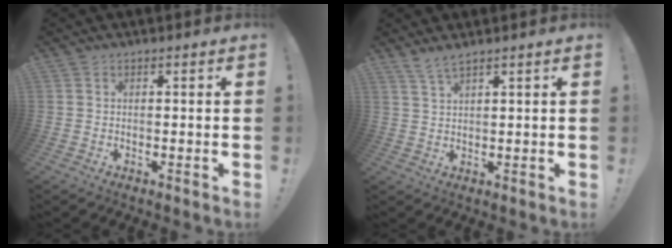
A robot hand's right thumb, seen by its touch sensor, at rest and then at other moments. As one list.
[{"total": 3.4, "force": [2.8, 0.2, 1.9], "torque": [-0.046, -0.013, 0.051]}]